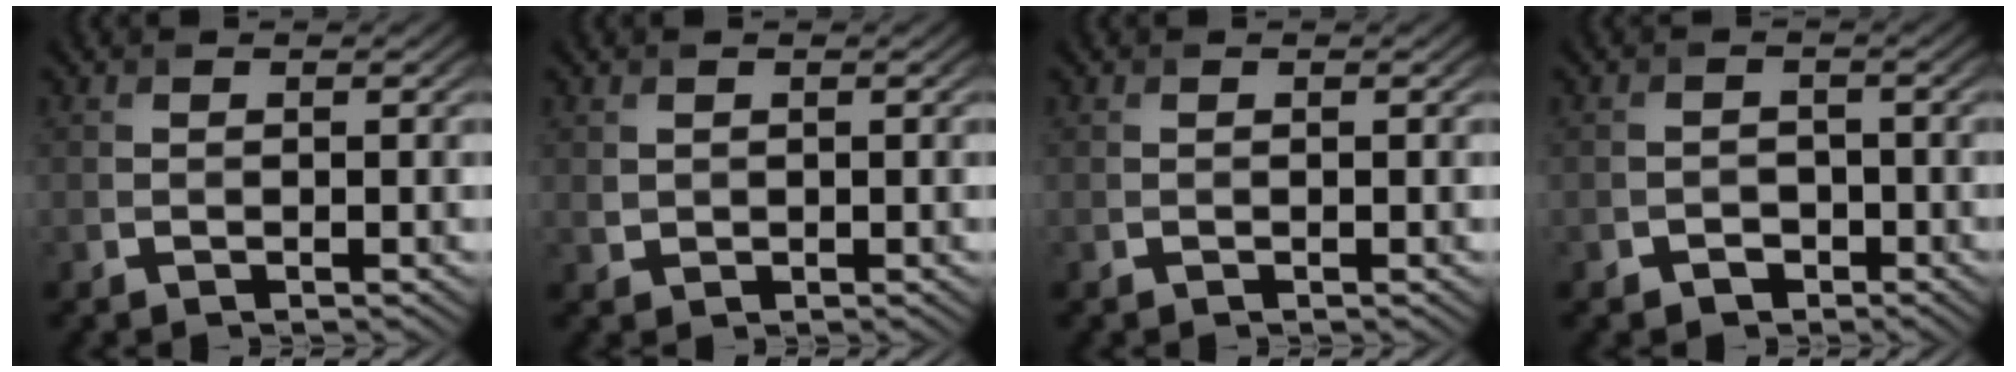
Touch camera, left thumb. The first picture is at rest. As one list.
[{"total": 0.9, "force": [0.6, 0.7, 0.1], "torque": [-0.007, -0.003, 0.016]}, {"total": 0.0}, {"total": 2.1, "force": [-1.3, 1.5, -0.1], "torque": [0.008, -0.001, -0.025]}]